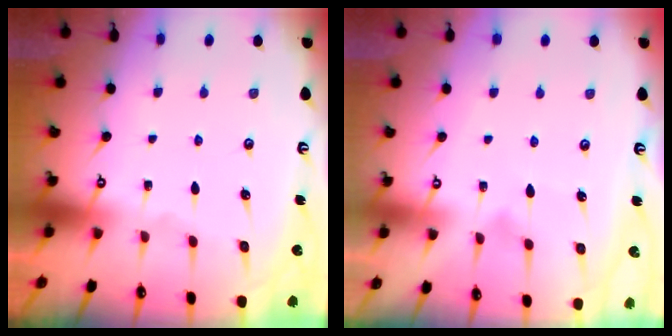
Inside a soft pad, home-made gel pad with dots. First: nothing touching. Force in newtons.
{"total": 5.6, "press": 5.6, "slide": 0.2}